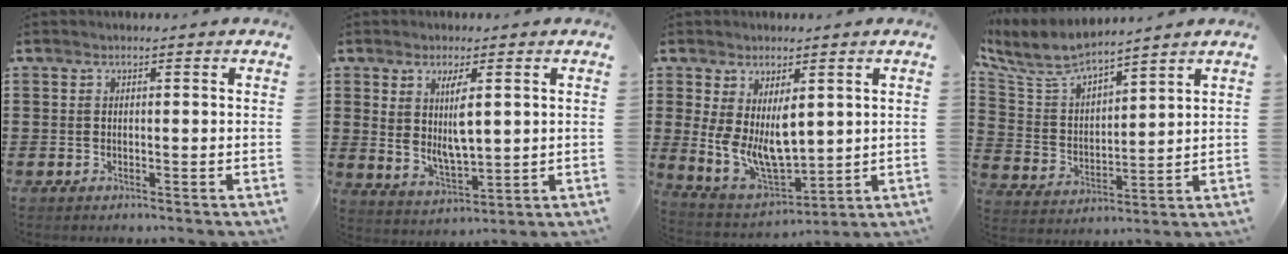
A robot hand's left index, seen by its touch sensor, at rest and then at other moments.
{"total": 6.4, "force": [2.2, 2.4, 5.6], "torque": [-0.103, -0.001, 0.038]}
{"total": 8.5, "force": [2.0, 4.8, 6.8], "torque": [-0.143, -0.012, 0.040]}
{"total": 7.3, "force": [6.8, 1.2, 2.6], "torque": [-0.084, -0.036, 0.117]}